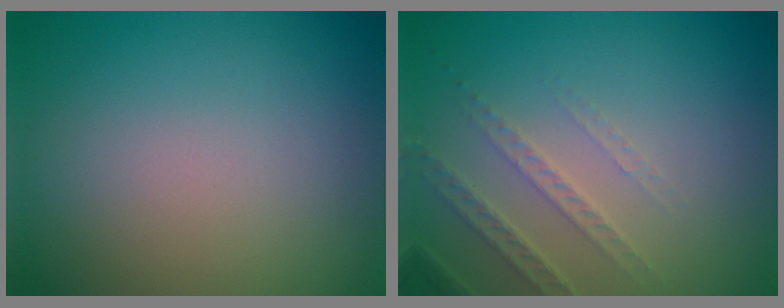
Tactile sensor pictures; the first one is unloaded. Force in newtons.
{"total": 2.5, "press": 2.4, "slide": 0.7}